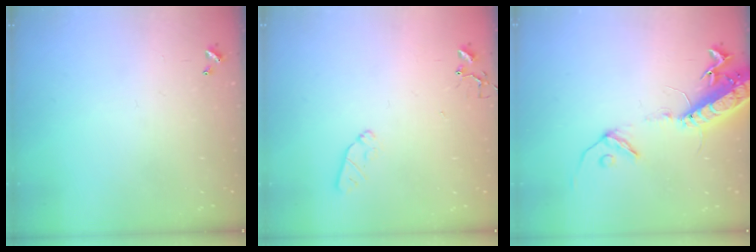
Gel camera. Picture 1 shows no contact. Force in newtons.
{"total": 5.9, "press": 5.8, "slide": 0.8}
{"total": 16.3, "press": 15.8, "slide": 4.0}